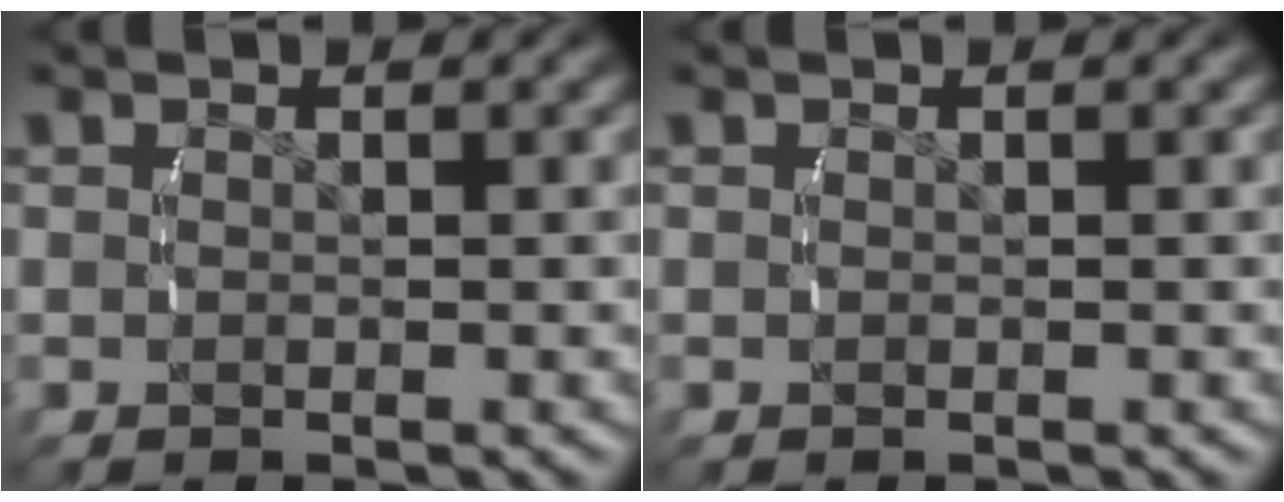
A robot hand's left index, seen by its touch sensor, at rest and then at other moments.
{"total": 0.0}